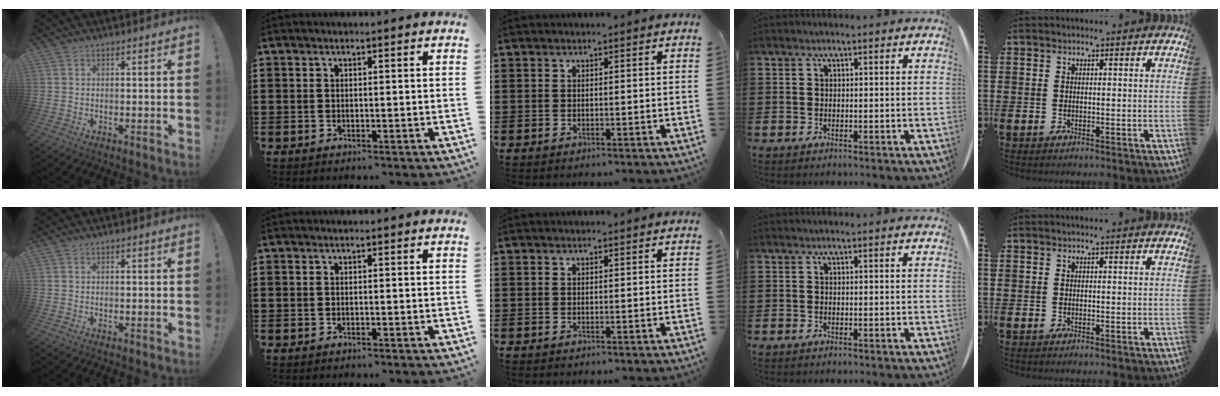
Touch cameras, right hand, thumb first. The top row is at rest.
{}